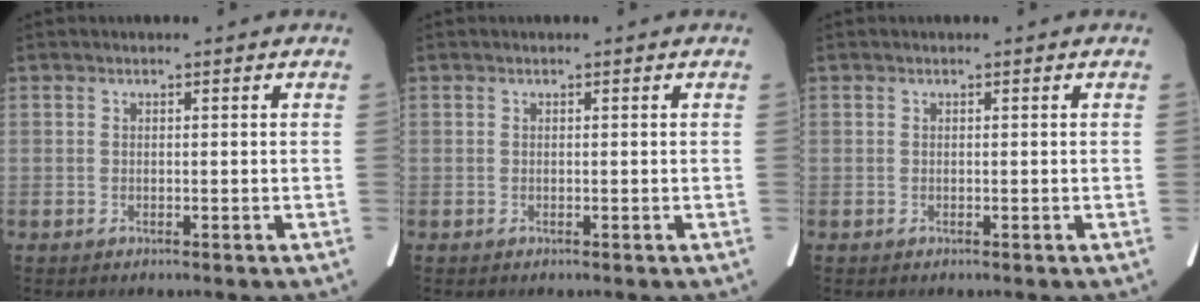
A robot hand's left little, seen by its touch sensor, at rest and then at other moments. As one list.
[{"total": 0.0}, {"total": 0.0}]